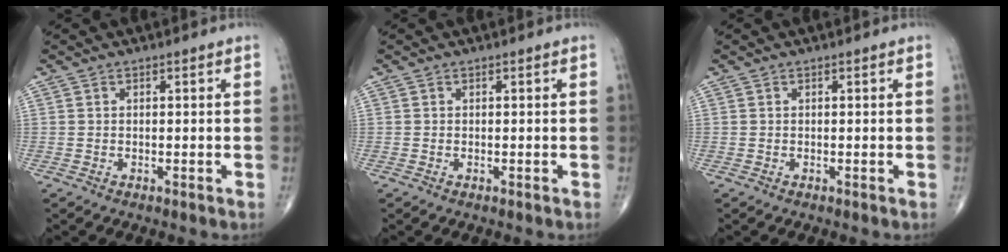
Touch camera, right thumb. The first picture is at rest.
{"total": 0.0}
{"total": 0.0}